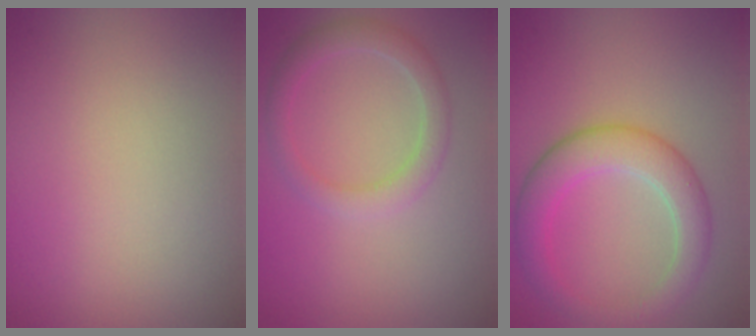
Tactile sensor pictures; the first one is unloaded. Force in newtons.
{"total": 2.5, "press": 2.5, "slide": 0.1}
{"total": 4.5, "press": 4.5, "slide": 0.1}